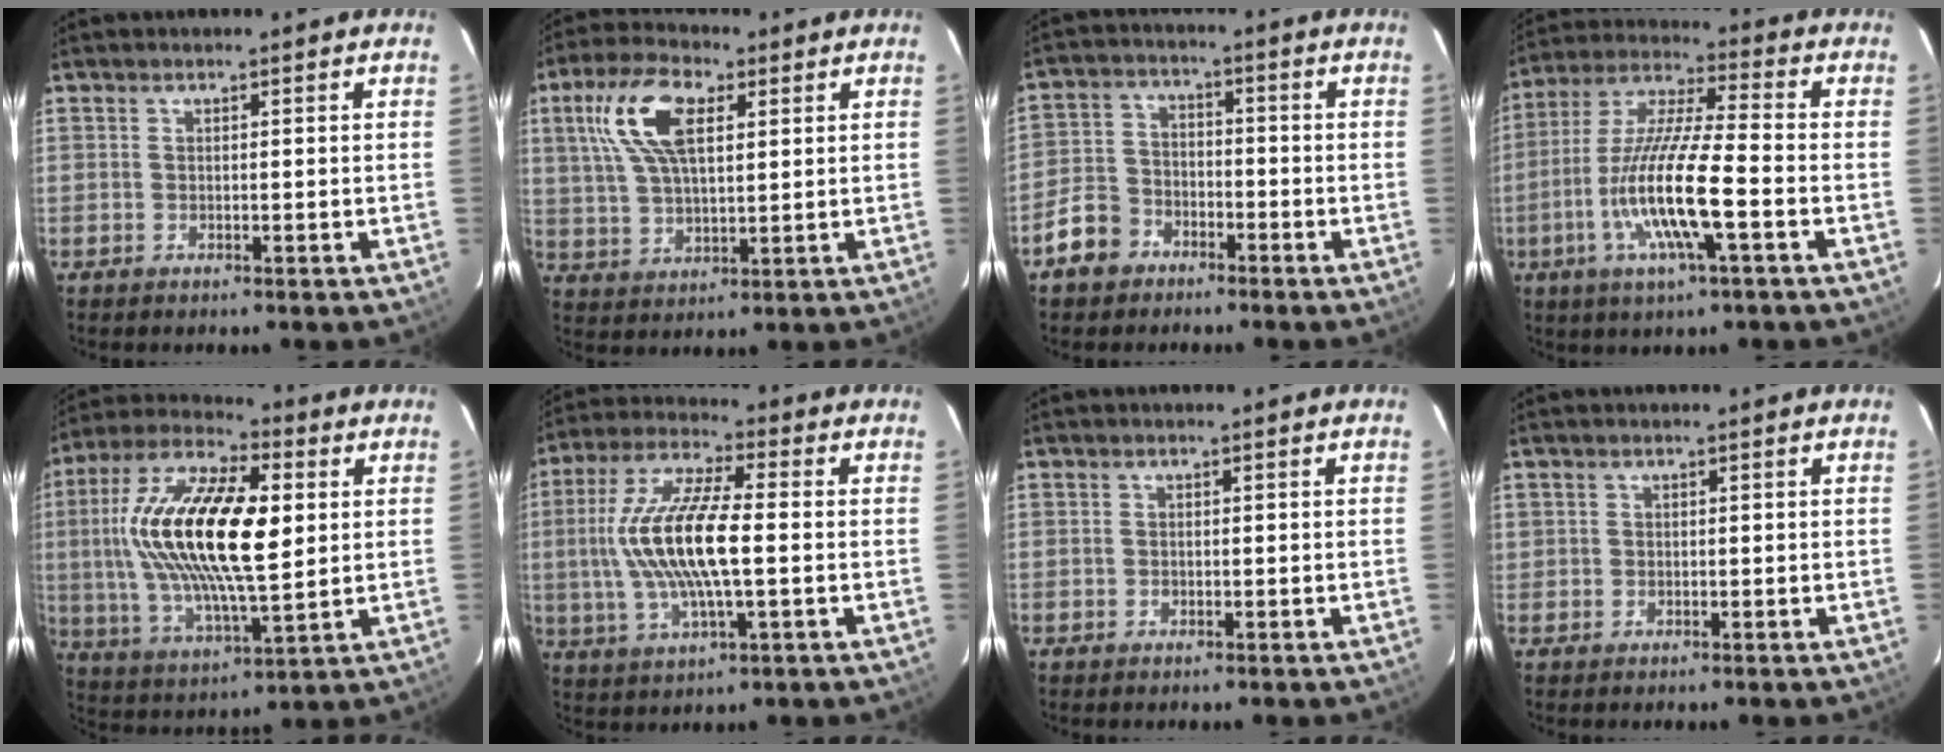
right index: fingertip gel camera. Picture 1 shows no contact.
{"total": 12.2, "force": [4.4, 5.7, 9.9], "torque": [-0.200, 0.022, 0.085]}
{"total": 7.5, "force": [-4.8, 5.3, 2.2], "torque": [-0.063, 0.022, -0.085]}
{"total": 15.3, "force": [-4.9, 1.7, 14.4], "torque": [-0.292, -0.008, -0.098]}
{"total": 22.8, "force": [3.7, 8.8, 20.7], "torque": [-0.406, 0.013, 0.064]}
{"total": 15.3, "force": [-0.4, 4.4, 14.7], "torque": [-0.298, 0.006, -0.008]}
{"total": 0.6, "force": [-0.3, 0.5, 0.2], "torque": [-0.002, 0.000, -0.005]}
{"total": 0.8, "force": [-0.1, 0.8, 0.0], "torque": [0.002, 0.001, -0.001]}